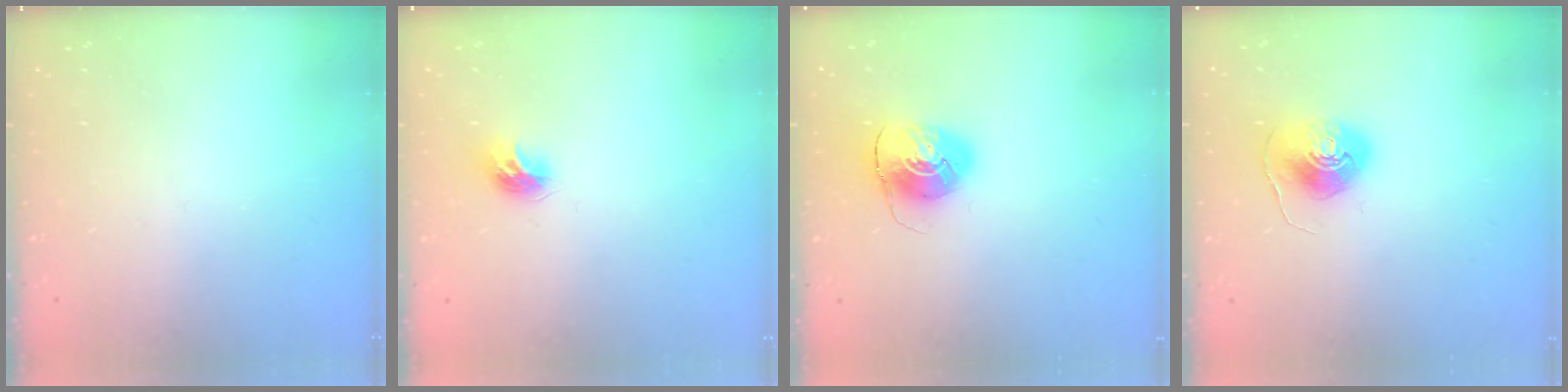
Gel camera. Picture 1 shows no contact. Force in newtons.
{"total": 7.8, "press": 7.8, "slide": 0.4}
{"total": 8.5, "press": 8.5, "slide": 0.1}
{"total": 9.1, "press": 9.1, "slide": 0.4}